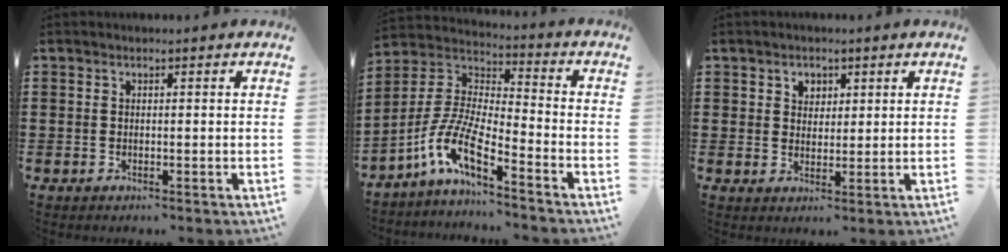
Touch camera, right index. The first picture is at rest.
{"total": 9.3, "force": [-6.3, 2.1, 6.6], "torque": [-0.174, -0.025, -0.133]}
{"total": 2.5, "force": [1.4, 2.0, 0.6], "torque": [-0.020, 0.011, 0.024]}